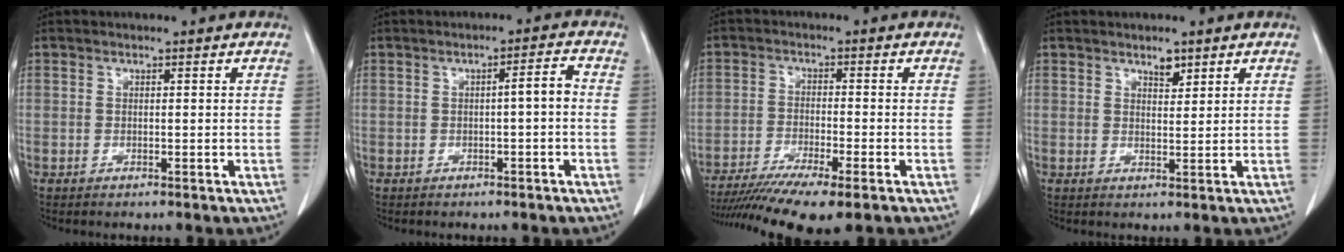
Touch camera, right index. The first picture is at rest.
{"total": 2.5, "force": [-0.4, 0.2, 2.5], "torque": [-0.033, 0.005, -0.007]}
{"total": 12.4, "force": [-9.5, 0.8, 7.9], "torque": [-0.135, -0.024, -0.153]}
{"total": 2.0, "force": [1.5, 0.8, 1.0], "torque": [-0.017, -0.004, 0.025]}